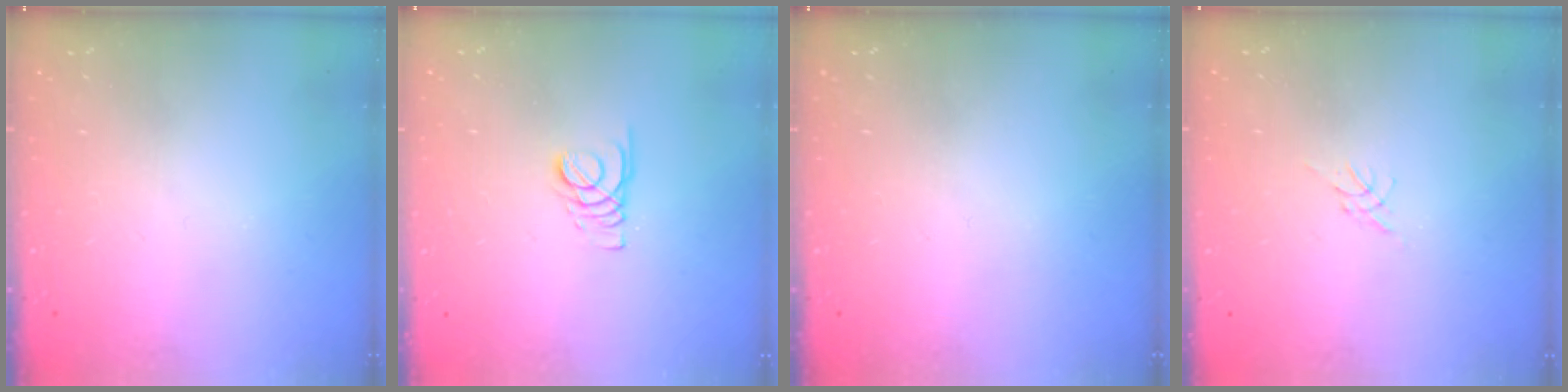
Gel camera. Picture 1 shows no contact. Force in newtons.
{"total": 1.8, "press": 1.7, "slide": 0.1}
{"total": 0.0}
{"total": 0.0}